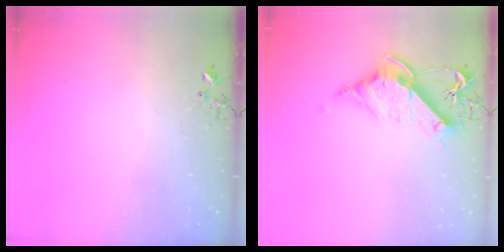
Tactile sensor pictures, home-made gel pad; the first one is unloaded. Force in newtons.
{"total": 12.5, "press": 12.4, "slide": 1.5}